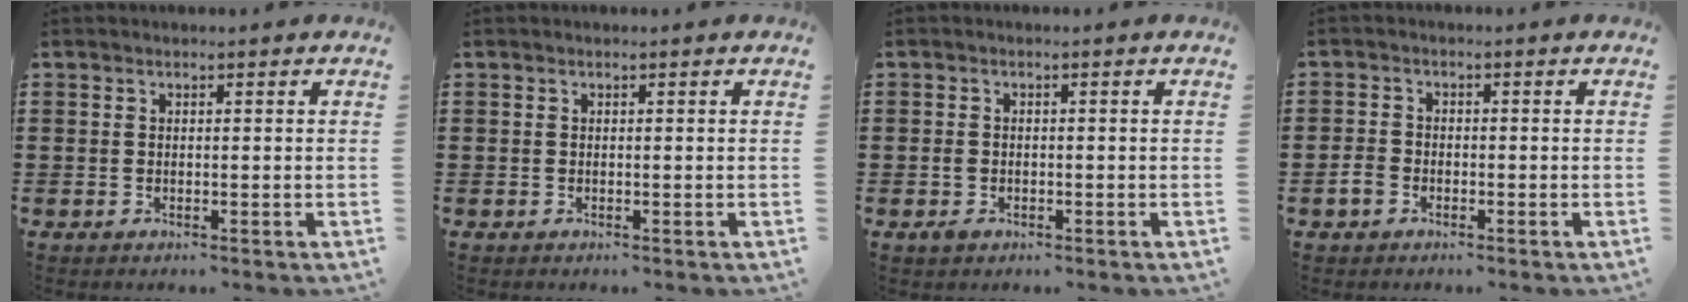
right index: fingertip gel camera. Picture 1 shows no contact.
{"total": 0.0}
{"total": 1.3, "force": [-0.7, 0.9, 0.7], "torque": [-0.015, 0.000, -0.014]}
{"total": 2.5, "force": [-1.4, 1.8, 1.1], "torque": [-0.038, -0.006, -0.031]}